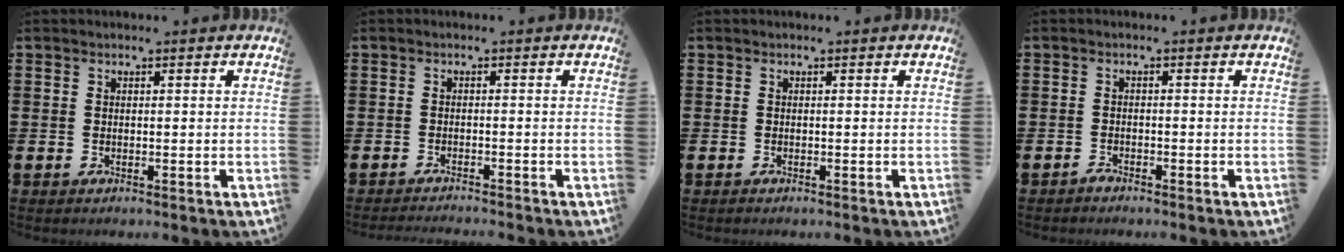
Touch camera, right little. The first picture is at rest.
{"total": 1.0, "force": [-0.9, -0.2, 0.0], "torque": [0.001, 0.001, -0.019]}
{"total": 0.0}
{"total": 0.8, "force": [-0.8, 0.1, 0.0], "torque": [-0.003, -0.002, -0.016]}